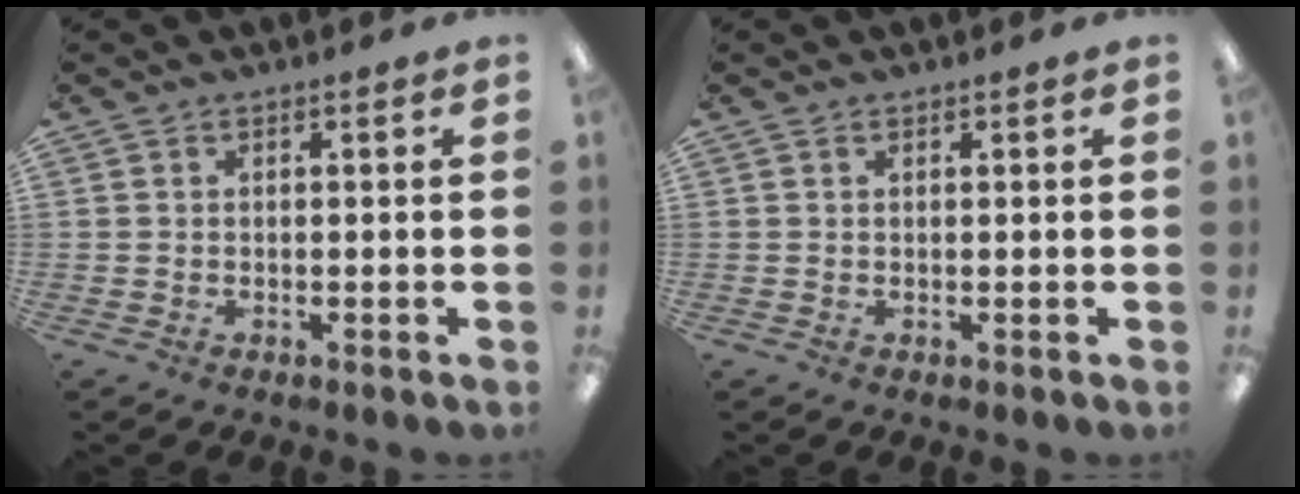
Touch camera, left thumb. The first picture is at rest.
{"total": 0.6, "force": [0.5, 0.3, 0.3], "torque": [-0.006, 0.002, 0.008]}